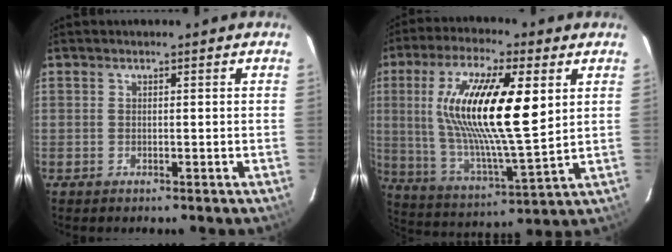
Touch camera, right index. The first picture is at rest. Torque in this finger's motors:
{"motor_torque": [1.41, 0.28, 1.05, 0.21]}